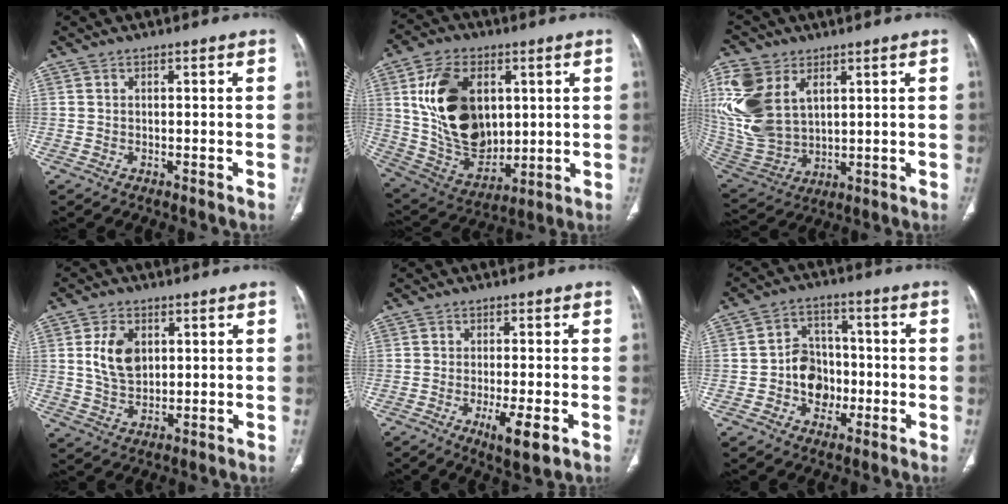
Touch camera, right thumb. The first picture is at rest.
{"total": 20.9, "force": [4.5, 13.6, 15.1], "torque": [-0.242, -0.020, 0.101]}
{"total": 18.1, "force": [6.1, 12.0, 12.0], "torque": [-0.271, -0.021, 0.138]}
{"total": 8.0, "force": [2.0, 5.3, 5.7], "torque": [-0.092, -0.010, 0.043]}
{"total": 6.6, "force": [-2.5, 1.5, 5.9], "torque": [-0.101, -0.013, -0.038]}
{"total": 8.8, "force": [-1.9, 7.4, 4.3], "torque": [-0.026, 0.026, -0.035]}